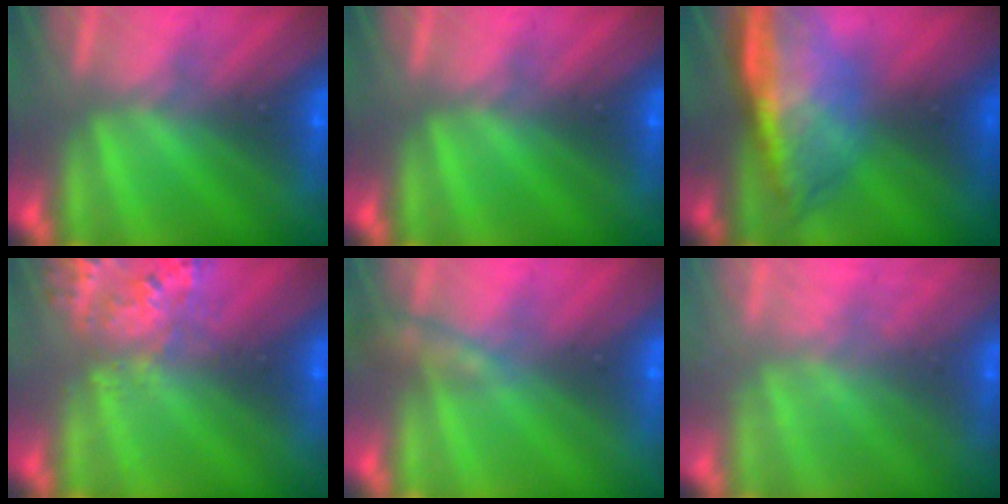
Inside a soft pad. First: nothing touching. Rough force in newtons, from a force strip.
{"total": 0.0}
{"total": 9.6}
{"total": 2.9}
{"total": 2.3}
{"total": 2.1}